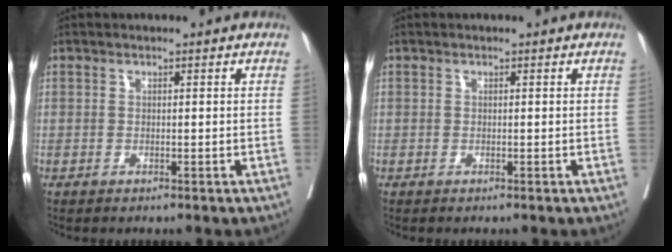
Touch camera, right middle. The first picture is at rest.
{"total": 0.0}